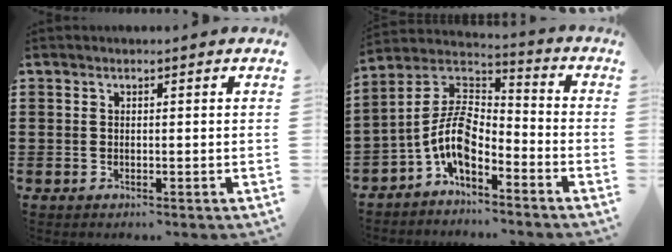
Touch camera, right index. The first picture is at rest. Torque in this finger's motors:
{"motor_torque": [2.14, 0.00, 1.05, 0.15]}